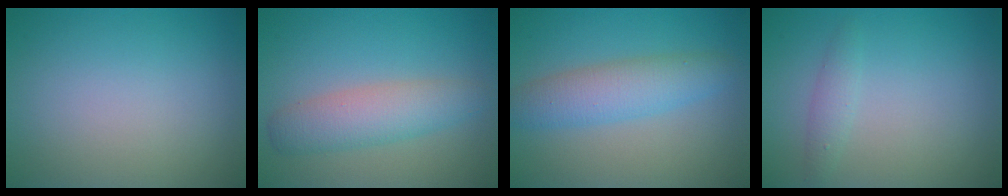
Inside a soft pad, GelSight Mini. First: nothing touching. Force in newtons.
{"total": 4.1, "press": 4.1, "slide": 0.0}
{"total": 4.3, "press": 4.3, "slide": 0.1}
{"total": 1.3, "press": 1.3, "slide": 0.0}